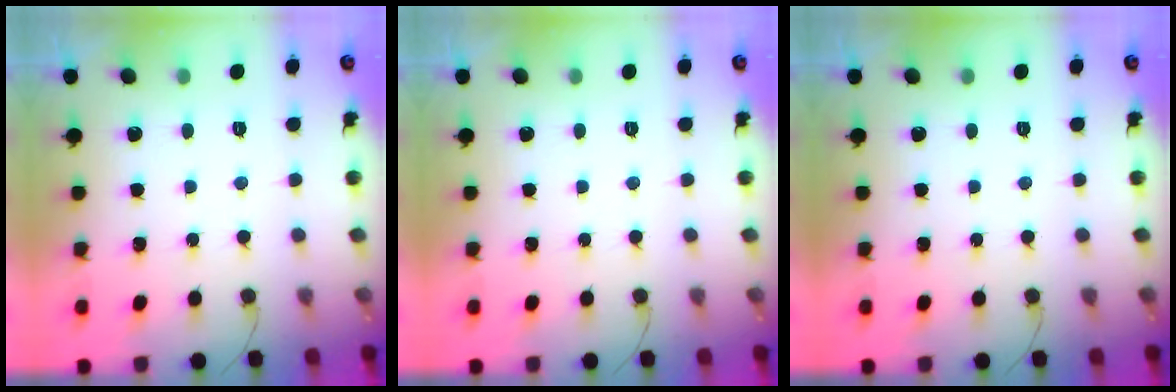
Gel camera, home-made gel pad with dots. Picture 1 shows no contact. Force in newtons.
{"total": 0.0}
{"total": 0.0}